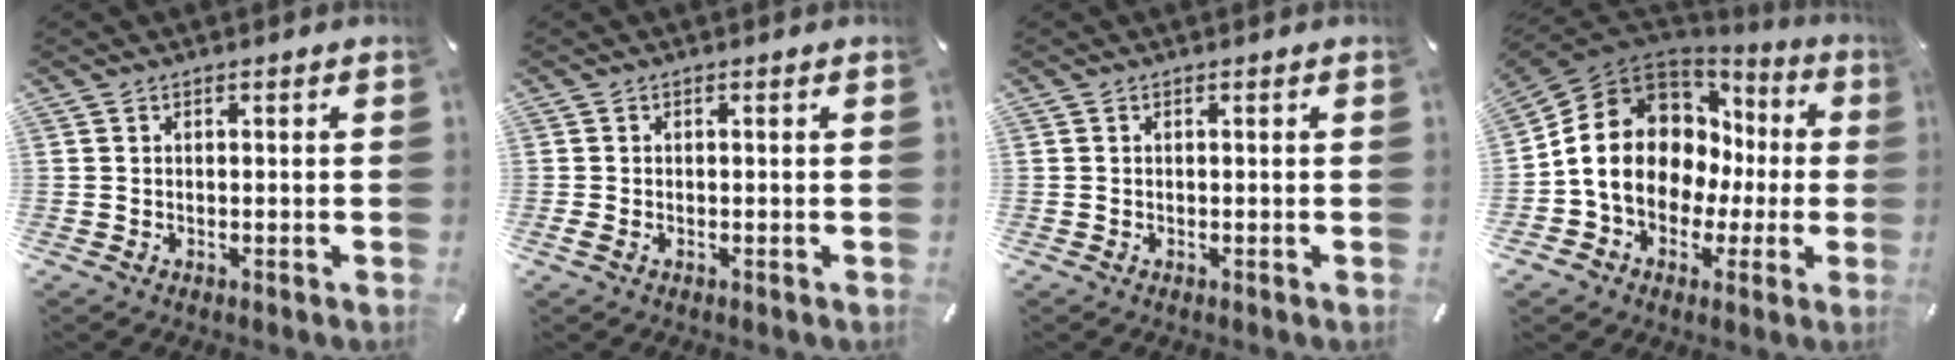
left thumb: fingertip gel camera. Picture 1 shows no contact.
{"total": 0.9, "force": [-0.3, 0.3, 0.8], "torque": [-0.013, -0.001, -0.005]}
{"total": 0.0}
{"total": 16.2, "force": [-0.1, 13.5, 9.0], "torque": [-0.183, -0.005, -0.001]}